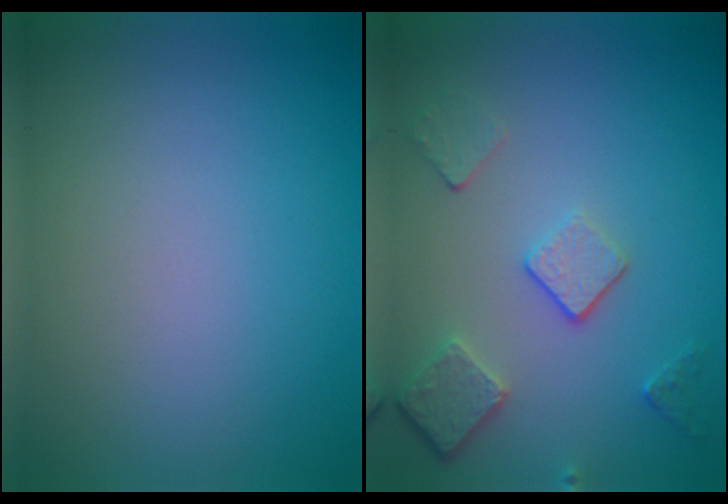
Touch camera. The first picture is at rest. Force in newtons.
{"total": 3.6, "press": 2.9, "slide": 2.2}